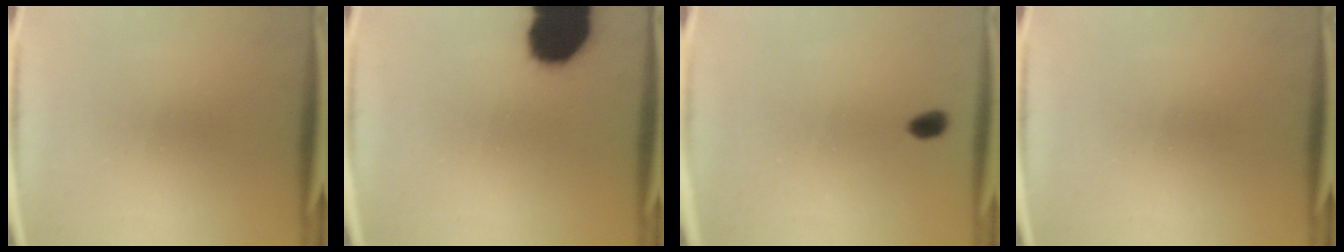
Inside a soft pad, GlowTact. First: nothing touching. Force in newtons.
{"total": 17.7}
{"total": 2.4}
{"total": 0.0}